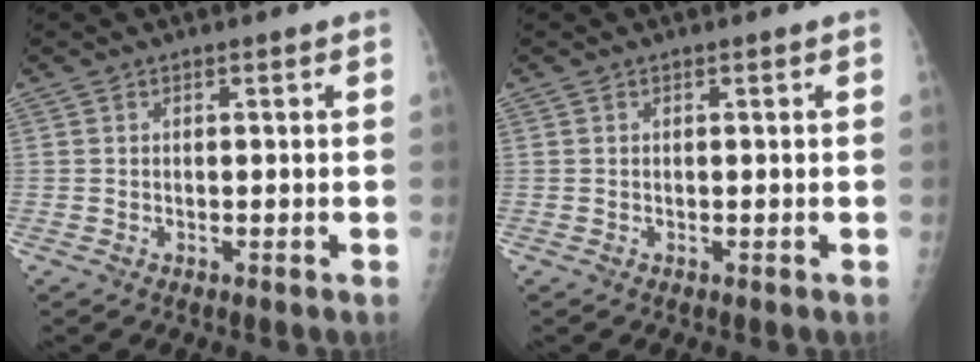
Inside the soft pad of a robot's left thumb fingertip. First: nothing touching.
{"total": 0.0}